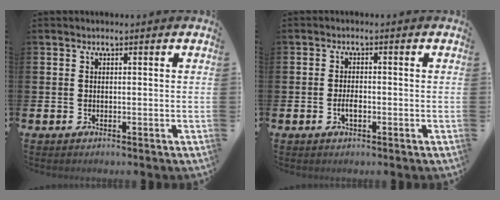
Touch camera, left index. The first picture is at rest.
{"total": 2.0, "force": [-0.6, 0.9, 1.7], "torque": [-0.030, 0.000, -0.012]}